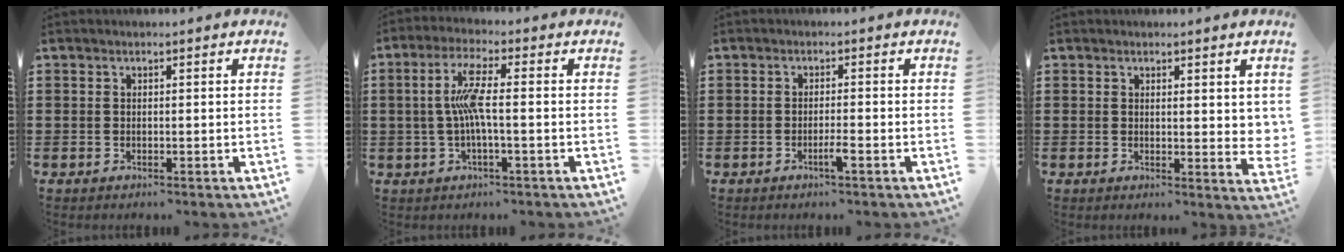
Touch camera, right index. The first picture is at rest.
{"total": 6.3, "force": [-0.4, 0.8, 6.2], "torque": [-0.129, -0.004, -0.017]}
{"total": 2.2, "force": [-1.3, -0.1, 1.8], "torque": [-0.030, -0.002, -0.024]}
{"total": 2.2, "force": [1.4, 0.8, 1.5], "torque": [-0.017, 0.000, 0.023]}